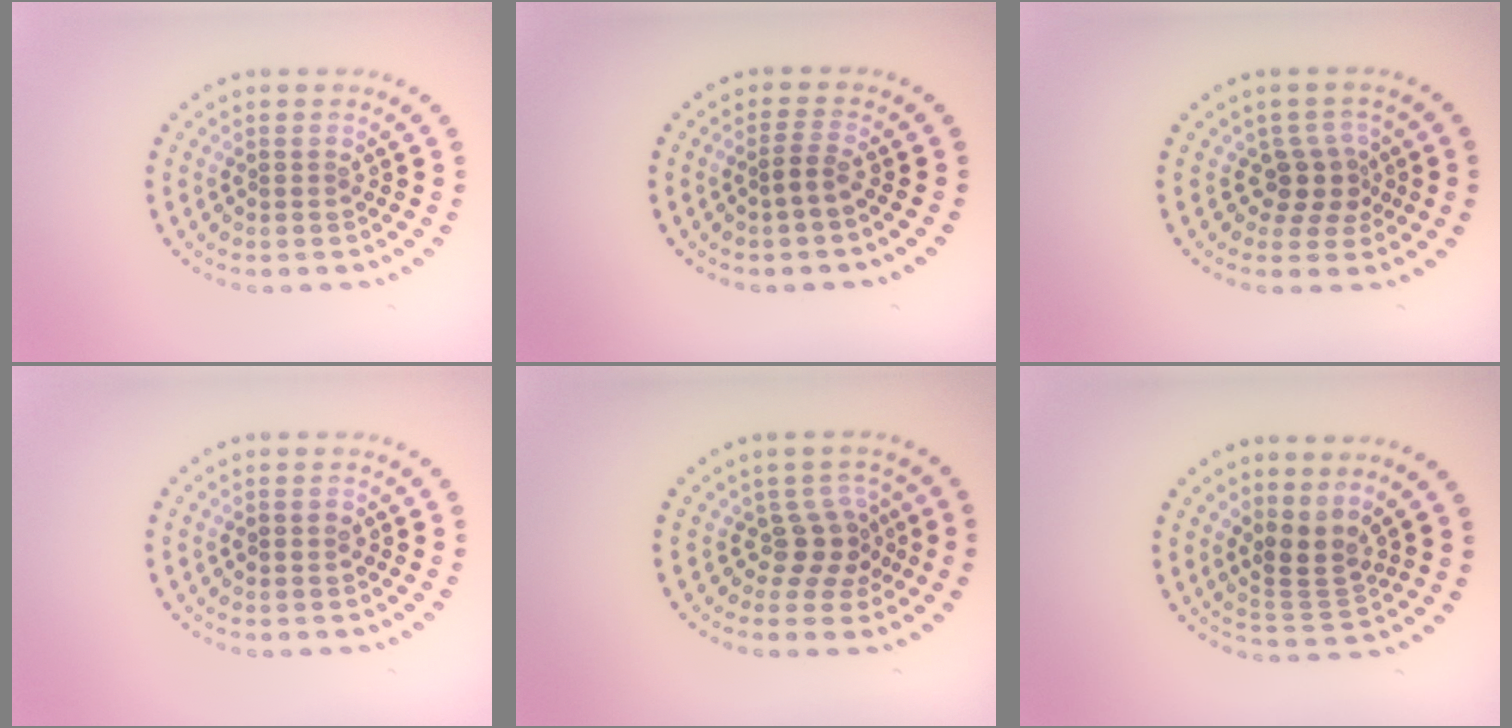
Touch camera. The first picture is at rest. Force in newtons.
{"total": 1.4, "press": 1.1, "slide": 0.9}
{"total": 2.8, "press": 2.2, "slide": 1.8}
{"total": 1.0, "press": 1.0, "slide": 0.1}
{"total": 2.8, "press": 2.3, "slide": 1.6}
{"total": 2.9, "press": 2.1, "slide": 2.0}